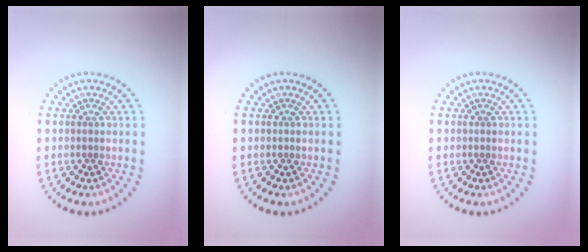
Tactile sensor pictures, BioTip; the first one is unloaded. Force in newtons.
{"total": 0.0}
{"total": 0.0}